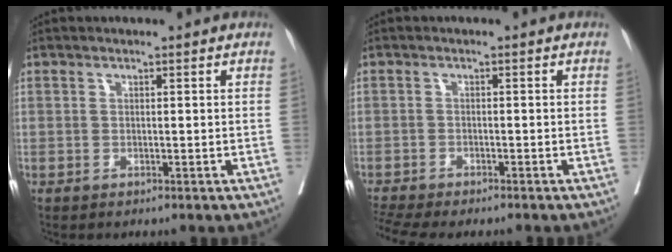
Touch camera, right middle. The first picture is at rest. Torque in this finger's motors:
{"motor_torque": [0.60, -0.60, 0.08, 0.03]}